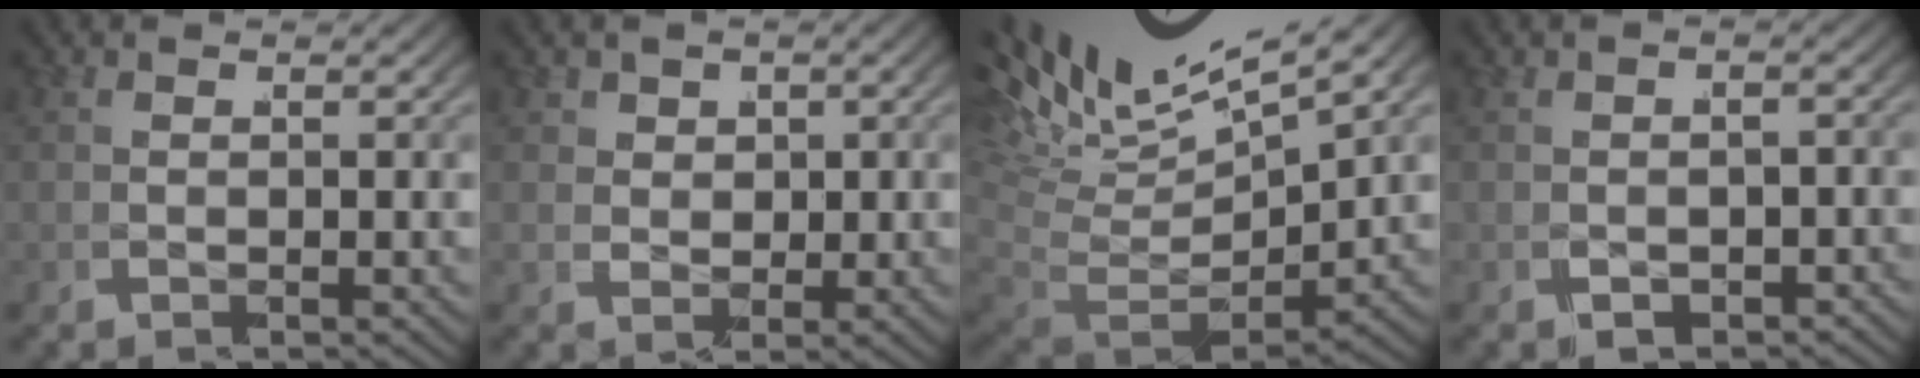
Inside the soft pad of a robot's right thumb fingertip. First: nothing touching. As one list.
[{"total": 0.9, "force": [0.6, 0.3, -0.6], "torque": [0.008, 0.002, 0.015]}, {"total": 8.8, "force": [1.3, 5.4, 6.9], "torque": [-0.135, -0.020, 0.026]}, {"total": 1.7, "force": [-1.4, 0.7, 0.6], "torque": [-0.016, -0.002, -0.018]}]